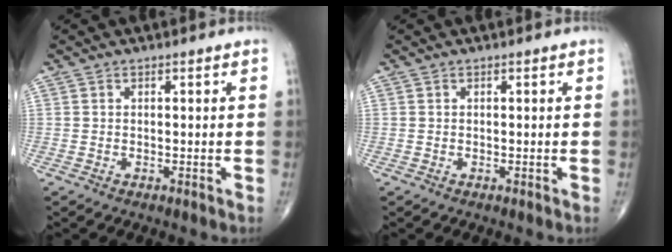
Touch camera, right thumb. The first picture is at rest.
{"total": 0.0}